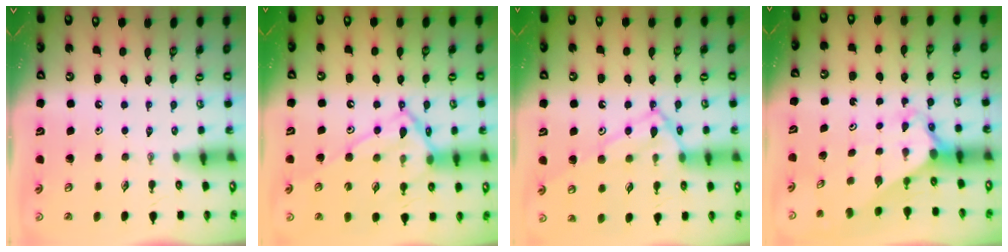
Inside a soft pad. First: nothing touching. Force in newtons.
{"total": 16.0, "press": 15.9, "slide": 1.5}
{"total": 13.6, "press": 13.6, "slide": 0.9}
{"total": 2.7, "press": 2.7, "slide": 0.2}